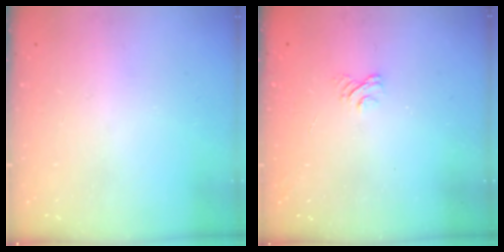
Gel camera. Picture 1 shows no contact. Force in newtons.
{"total": 2.9, "press": 2.6, "slide": 1.2}